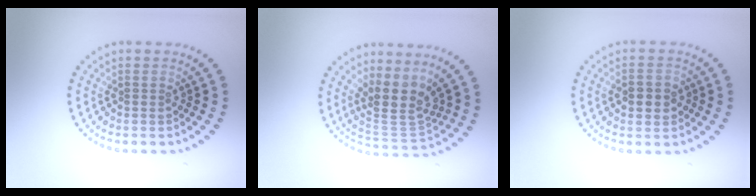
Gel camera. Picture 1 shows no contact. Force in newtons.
{"total": 4.1, "press": 3.2, "slide": 2.5}
{"total": 2.2, "press": 2.2, "slide": 0.1}